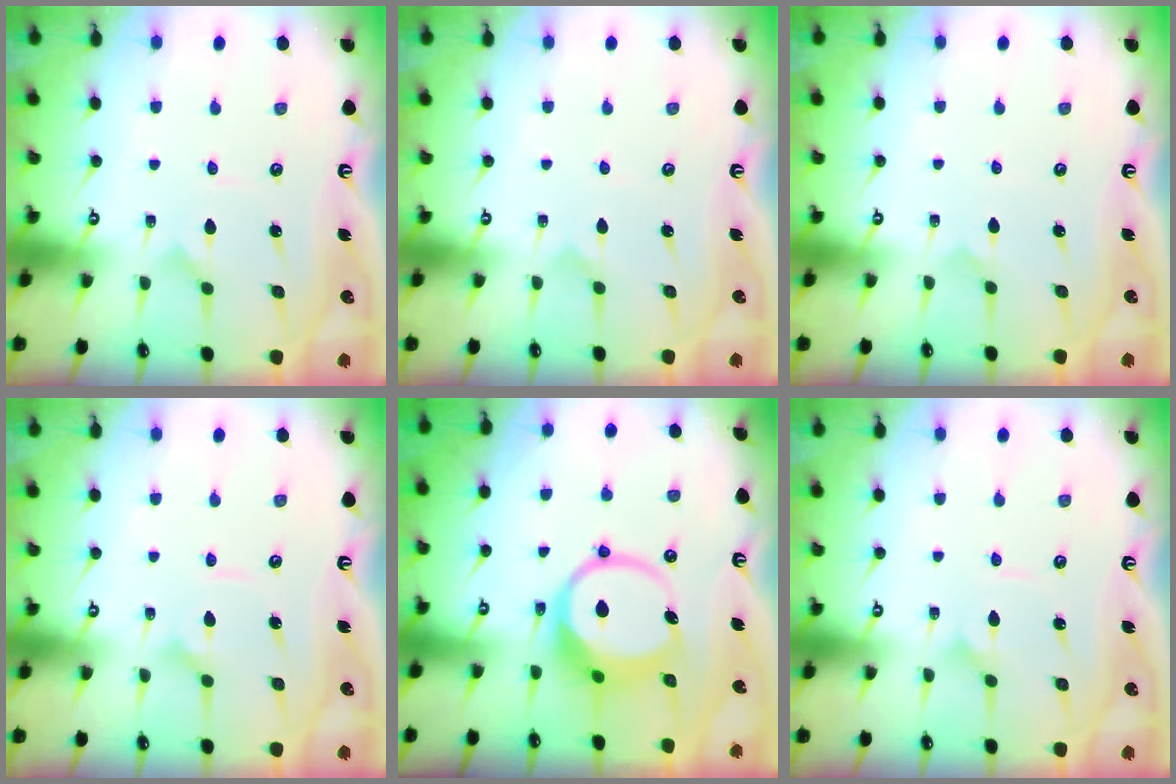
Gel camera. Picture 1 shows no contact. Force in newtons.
{"total": 0.0}
{"total": 0.6, "press": 0.6, "slide": 0.0}
{"total": 3.8, "press": 3.8, "slide": 0.5}
{"total": 10.3, "press": 10.2, "slide": 1.4}
{"total": 1.5, "press": 1.5, "slide": 0.0}